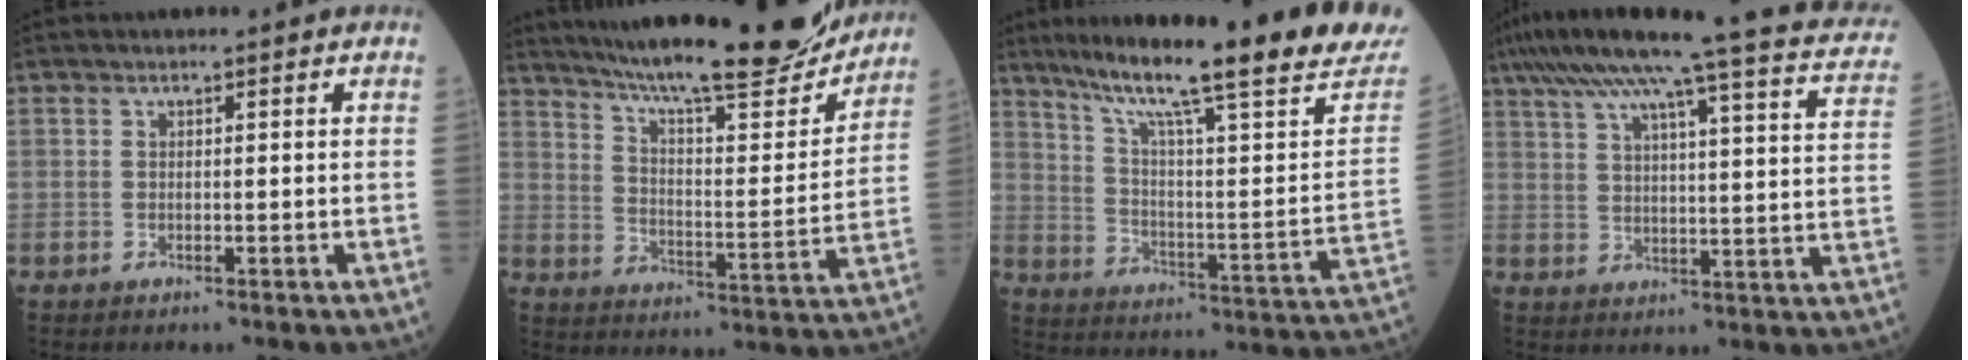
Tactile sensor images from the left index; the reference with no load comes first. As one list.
[{"total": 23.4, "force": [20.8, 2.3, 10.7], "torque": [-0.174, -0.029, 0.293]}, {"total": 27.3, "force": [21.3, 1.2, 17.0], "torque": [-0.268, -0.048, 0.289]}, {"total": 28.0, "force": [23.0, 2.0, 15.9], "torque": [-0.251, -0.004, 0.286]}]